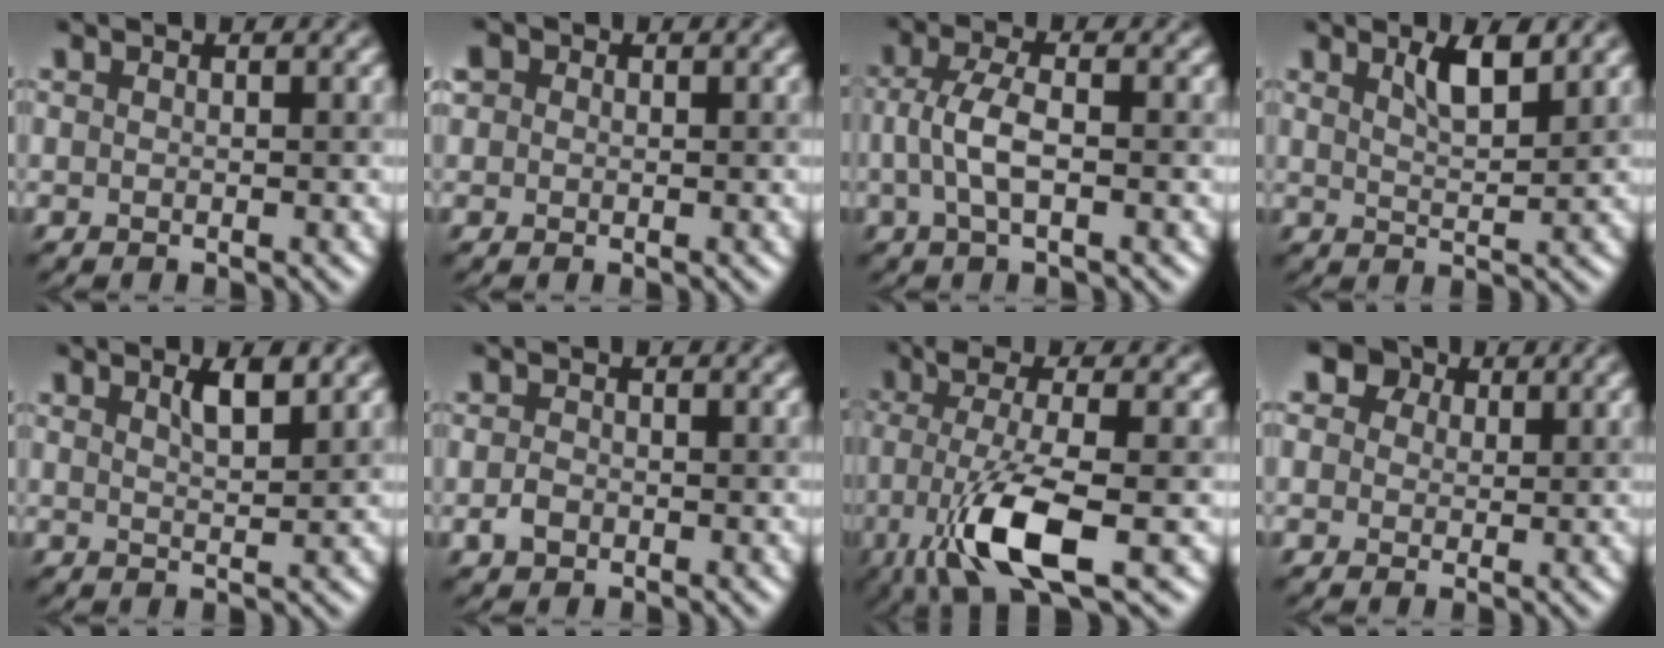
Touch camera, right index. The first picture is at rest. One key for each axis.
{"total": 2.1, "fx": 0.7, "fy": 1.8, "fz": 0.8, "tx": -0.021, "ty": 0.014, "tz": -0.003}
{"total": 3.3, "fx": -0.4, "fy": 1.0, "fz": 3.1, "tx": -0.064, "ty": 0.005, "tz": -0.009}
{"total": 2.9, "fx": 1.8, "fy": 0.7, "fz": 2.2, "tx": -0.035, "ty": 0.001, "tz": 0.033}
{"total": 2.2, "fx": 1.5, "fy": 0.4, "fz": 1.6, "tx": -0.023, "ty": 0.002, "tz": 0.025}
{"total": 1.5, "fx": -0.4, "fy": 1.2, "fz": 0.8, "tx": -0.015, "ty": -0.001, "tz": -0.013}
{"total": 8.5, "fx": -3.2, "fy": 2.2, "fz": 7.5, "tx": -0.153, "ty": -0.002, "tz": -0.066}
{"total": 6.7, "fx": 3.4, "fy": 5.0, "fz": 2.9, "tx": -0.058, "ty": 0.029, "tz": 0.026}